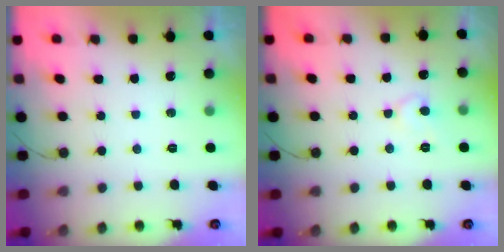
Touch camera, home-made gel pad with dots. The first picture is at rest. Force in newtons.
{"total": 5.9, "press": 5.9, "slide": 0.4}